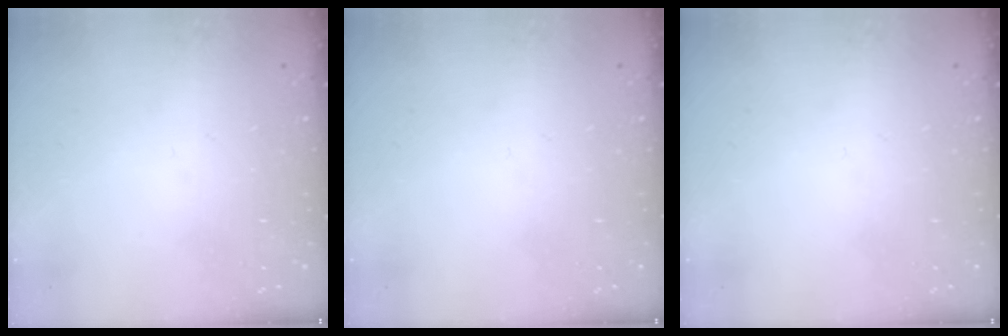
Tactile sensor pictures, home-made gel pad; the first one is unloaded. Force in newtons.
{"total": 0.0}
{"total": 0.0}